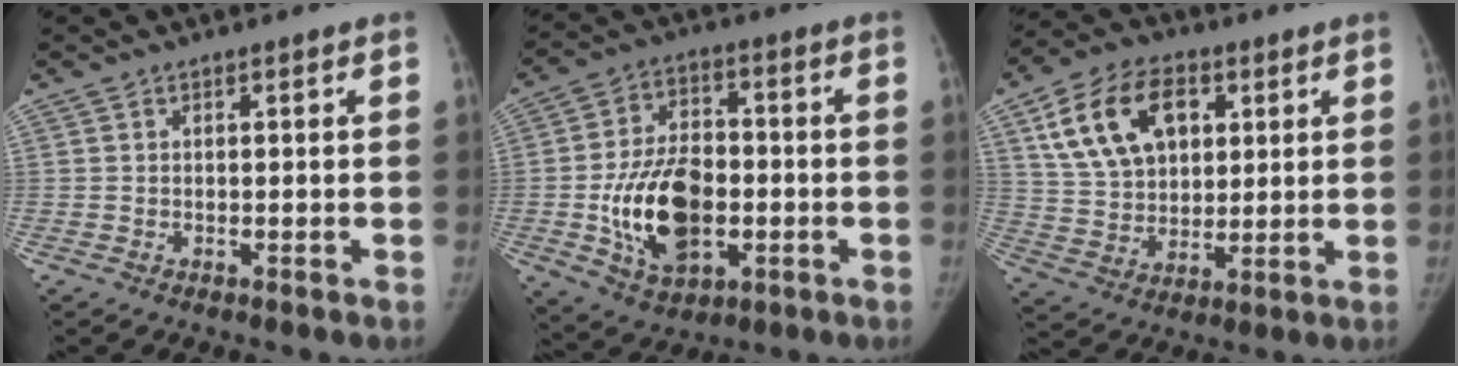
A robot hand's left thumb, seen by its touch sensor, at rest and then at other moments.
{"total": 16.9, "force": [-3.0, 10.7, 12.8], "torque": [-0.196, 0.011, -0.042]}
{"total": 17.0, "force": [6.5, 11.3, 10.9], "torque": [-0.165, -0.008, 0.122]}